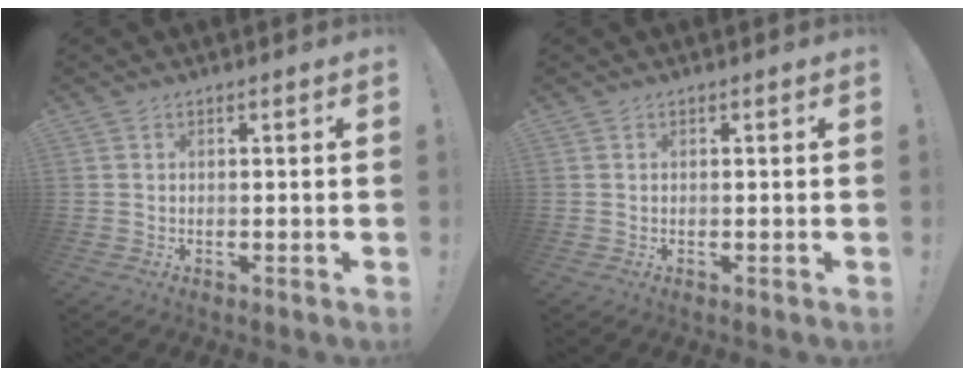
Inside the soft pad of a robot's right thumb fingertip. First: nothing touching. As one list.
[{"total": 0.0}]